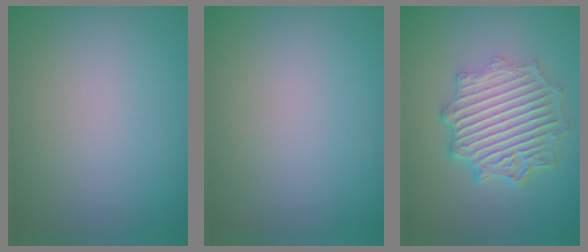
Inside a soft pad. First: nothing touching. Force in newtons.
{"total": 0.0}
{"total": 7.0, "press": 5.3, "slide": 4.6}